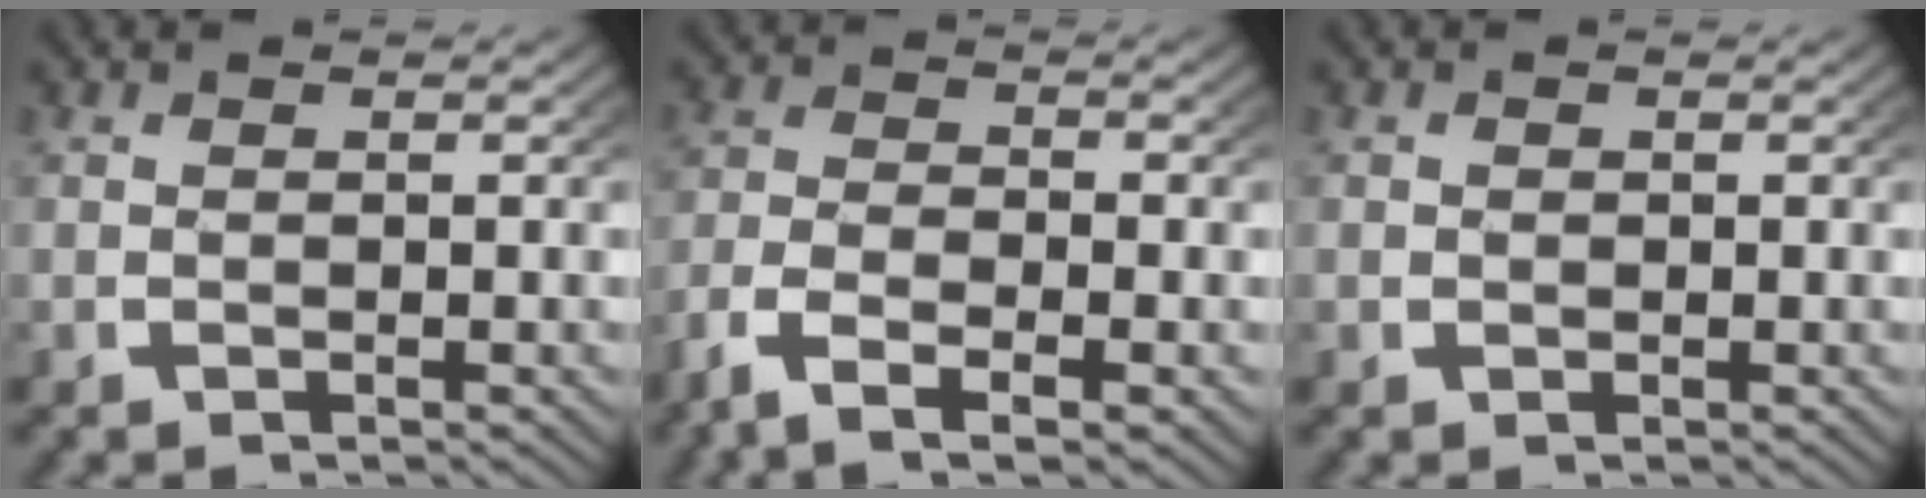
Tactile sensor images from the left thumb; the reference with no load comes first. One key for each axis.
{"total": 4.9, "fx": -2.6, "fy": 2.2, "fz": 3.5, "tx": -0.077, "ty": -0.011, "tz": -0.047}
{"total": 0.7, "fx": 0.0, "fy": 0.7, "fz": 0.2, "tx": -0.002, "ty": -0.002, "tz": 0.000}